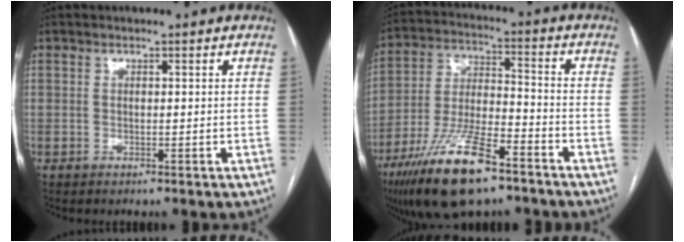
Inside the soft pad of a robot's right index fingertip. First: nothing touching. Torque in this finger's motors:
{"motor_torque": [0.95, -1.19, 0.41, 0.06]}